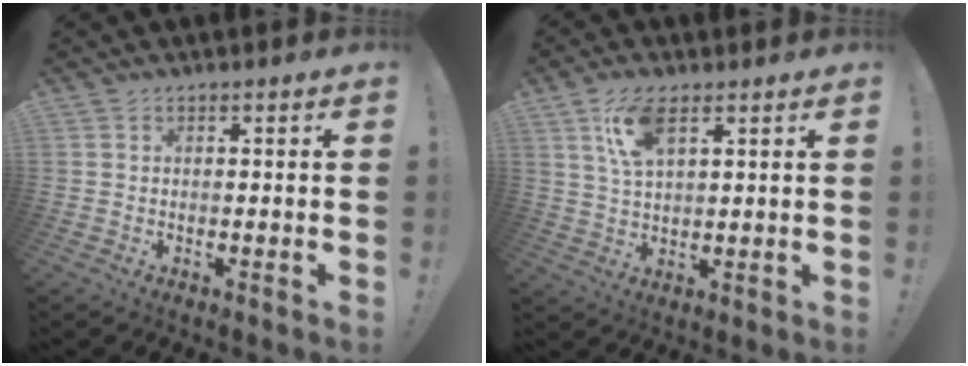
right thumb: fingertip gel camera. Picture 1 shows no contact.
{"total": 9.1, "force": [4.7, 3.9, 6.7], "torque": [-0.131, -0.007, 0.085]}